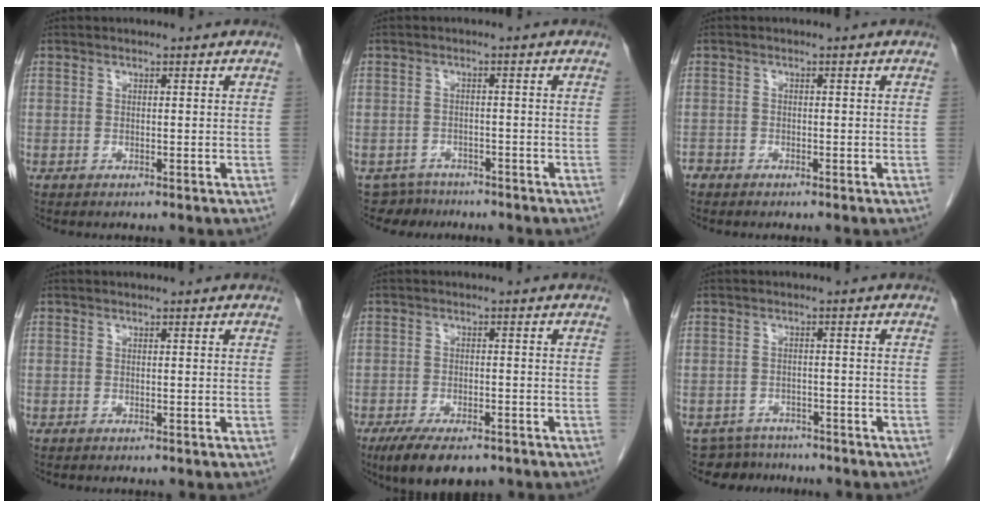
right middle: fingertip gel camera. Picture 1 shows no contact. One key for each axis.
{"total": 3.8, "fx": -3.2, "fy": 1.8, "fz": -0.9, "tx": 0.016, "ty": 0.002, "tz": -0.052}
{"total": 1.3, "fx": -1.1, "fy": 0.7, "fz": 0.1, "tx": -0.004, "ty": 0.001, "tz": -0.021}
{"total": 0.0}
{"total": 8.6, "fx": -6.2, "fy": 3.2, "fz": 5.0, "tx": -0.080, "ty": -0.010, "tz": -0.097}
{"total": 5.4, "fx": -4.8, "fy": 2.2, "fz": -0.8, "tx": 0.017, "ty": 0.010, "tz": -0.069}